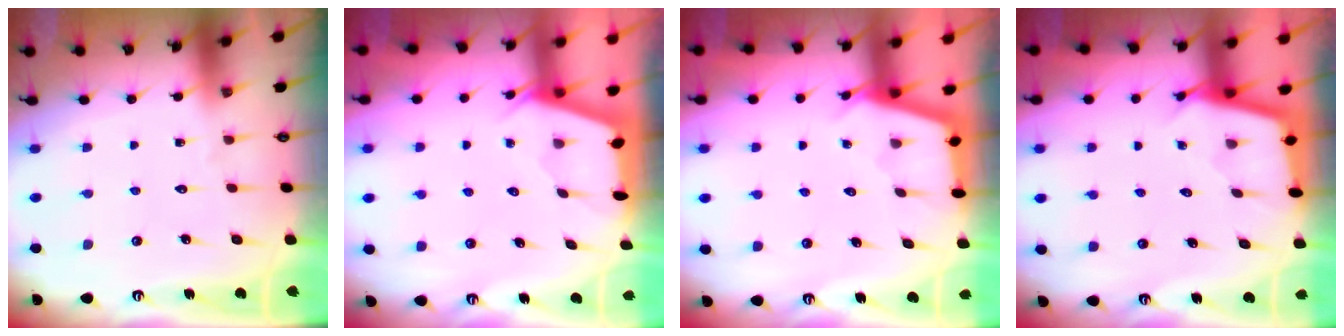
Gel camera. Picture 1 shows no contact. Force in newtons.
{"total": 3.1, "press": 3.1, "slide": 0.0}
{"total": 3.0, "press": 3.0, "slide": 0.3}
{"total": 2.6, "press": 2.6, "slide": 0.2}